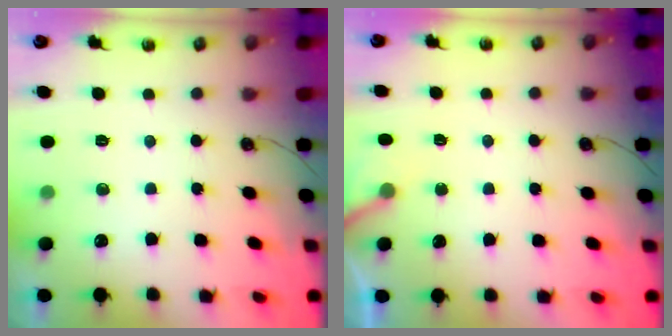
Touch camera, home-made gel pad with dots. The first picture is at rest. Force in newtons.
{"total": 4.2, "press": 4.2, "slide": 0.4}